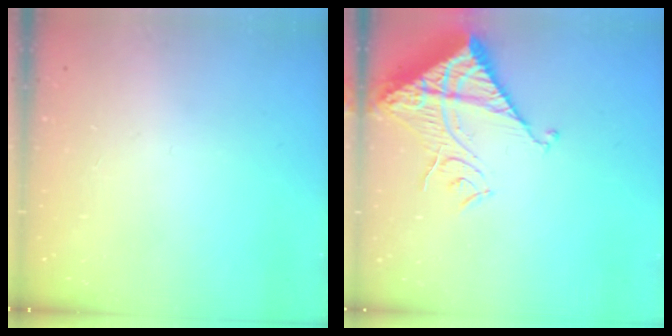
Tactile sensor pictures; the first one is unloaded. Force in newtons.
{"total": 14.3, "press": 14.2, "slide": 1.6}